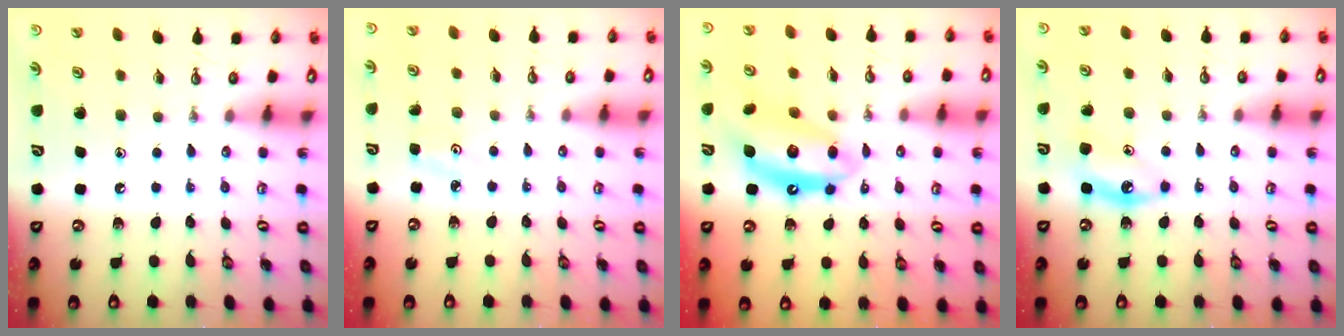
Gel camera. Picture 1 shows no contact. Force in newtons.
{"total": 2.2, "press": 2.1, "slide": 0.3}
{"total": 13.0, "press": 13.0, "slide": 1.0}
{"total": 6.0, "press": 5.9, "slide": 0.8}